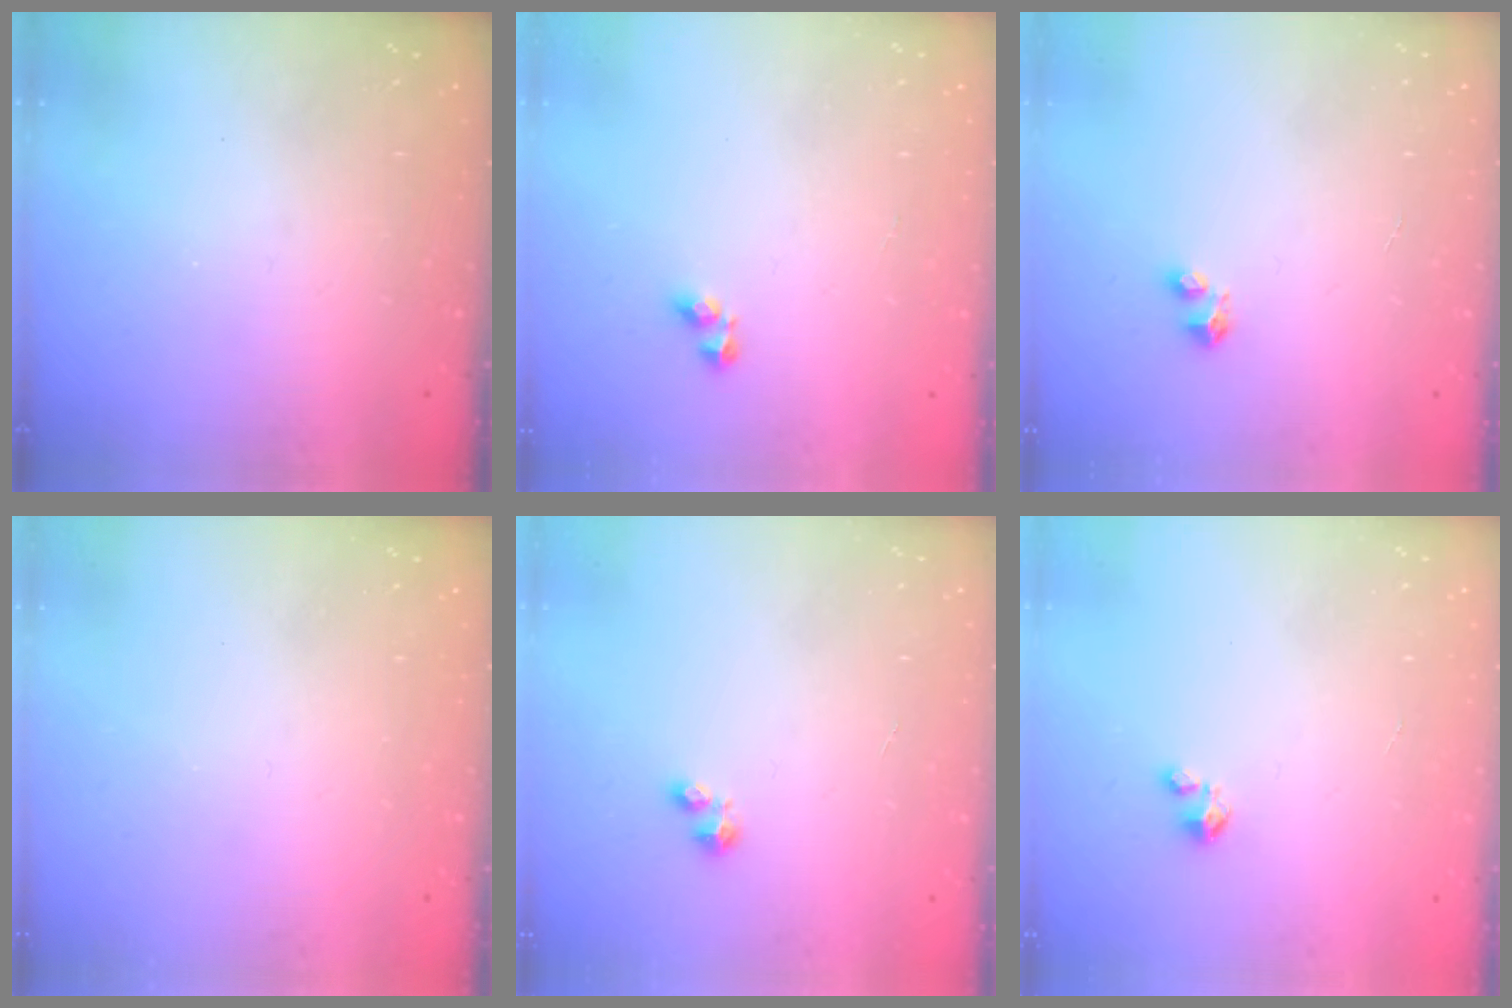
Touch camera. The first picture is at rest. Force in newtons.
{"total": 3.7, "press": 3.7, "slide": 0.6}
{"total": 3.5, "press": 3.4, "slide": 0.5}
{"total": 0.0}
{"total": 1.9, "press": 1.8, "slide": 0.2}
{"total": 1.8, "press": 1.8, "slide": 0.1}